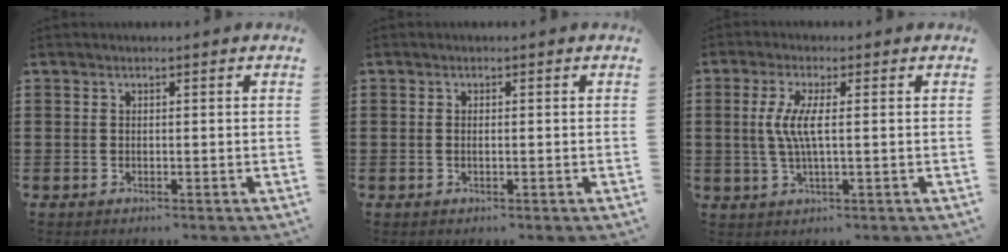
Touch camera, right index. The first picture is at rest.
{"total": 0.6, "force": [-0.1, 0.2, 0.5], "torque": [-0.012, -0.001, -0.001]}
{"total": 4.9, "force": [0.3, 0.6, 4.9], "torque": [-0.112, -0.012, -0.005]}